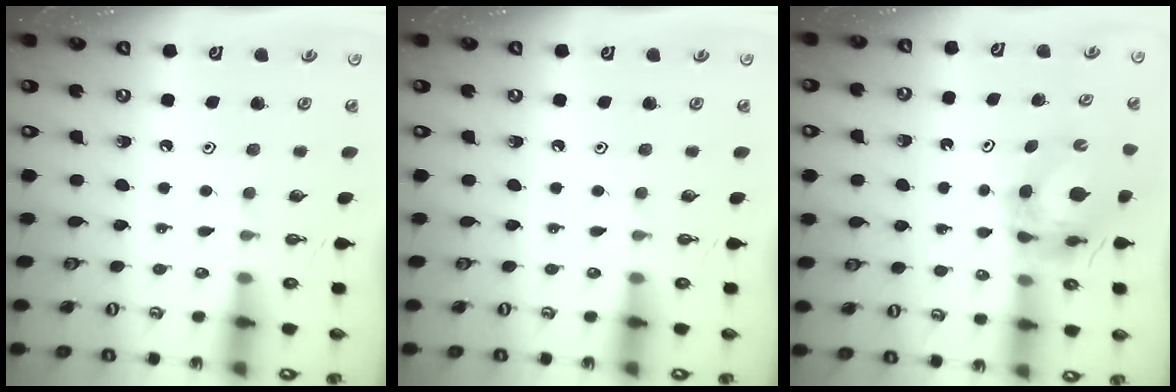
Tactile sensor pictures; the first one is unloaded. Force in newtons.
{"total": 0.0}
{"total": 6.4, "press": 6.4, "slide": 0.6}